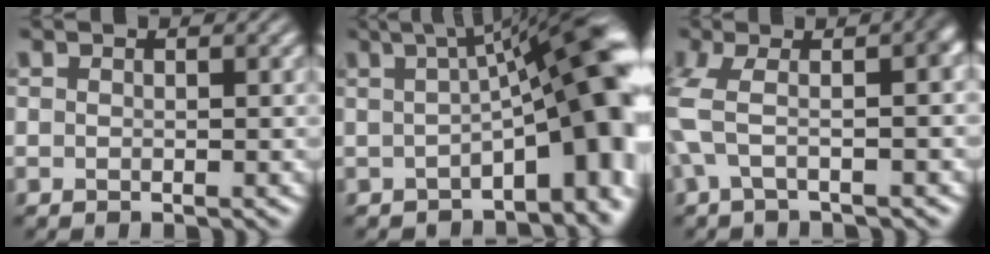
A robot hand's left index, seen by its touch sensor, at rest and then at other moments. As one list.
[{"total": 12.5, "force": [-0.7, 4.4, 11.7], "torque": [-0.120, 0.012, -0.006]}, {"total": 7.1, "force": [-0.4, 2.2, 6.8], "torque": [-0.127, 0.006, -0.017]}]